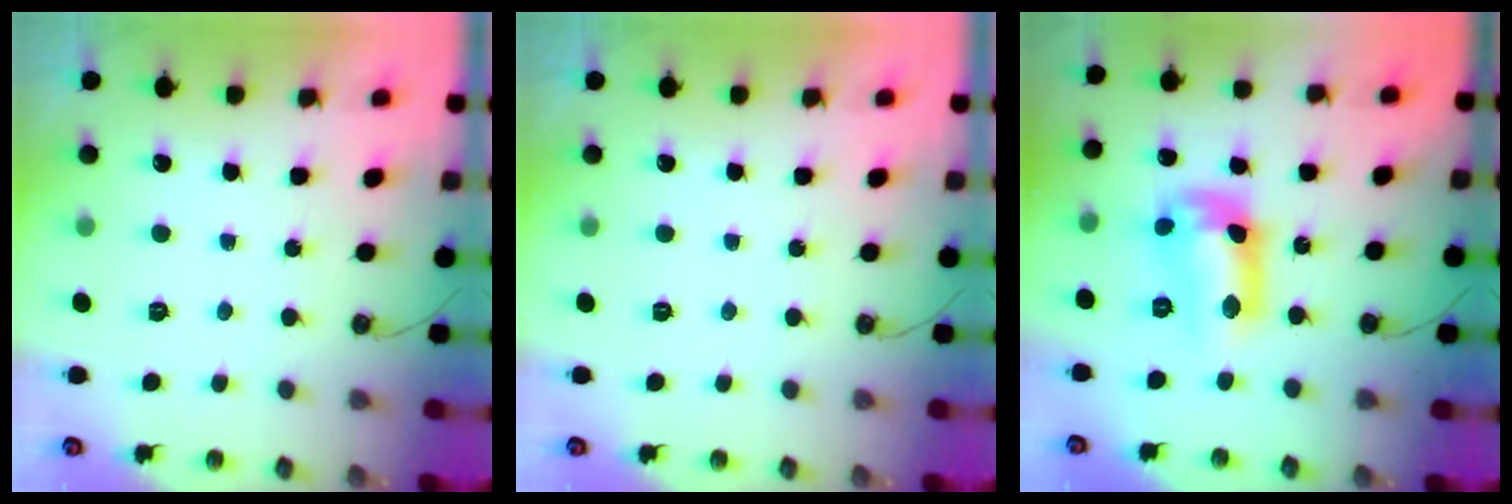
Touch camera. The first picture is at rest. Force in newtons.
{"total": 0.0}
{"total": 12.3, "press": 12.3, "slide": 1.3}